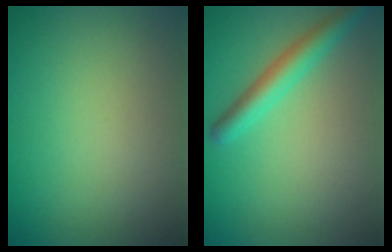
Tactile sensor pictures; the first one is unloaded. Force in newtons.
{"total": 2.9, "press": 2.9, "slide": 0.1}